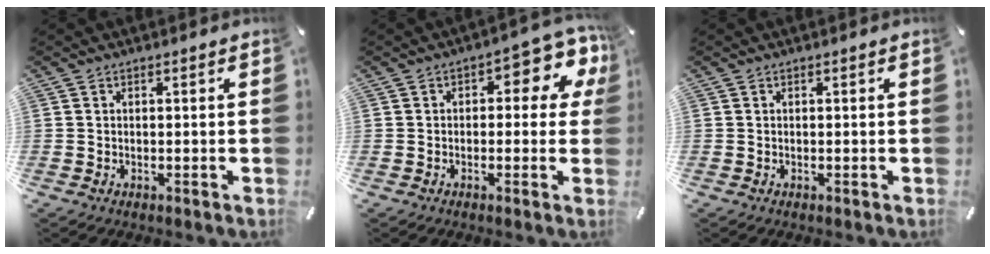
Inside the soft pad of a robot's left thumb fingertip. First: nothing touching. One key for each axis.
{"total": 8.8, "fx": 2.7, "fy": 4.5, "fz": 7.0, "tx": -0.081, "ty": -0.018, "tz": 0.039}
{"total": 0.0}